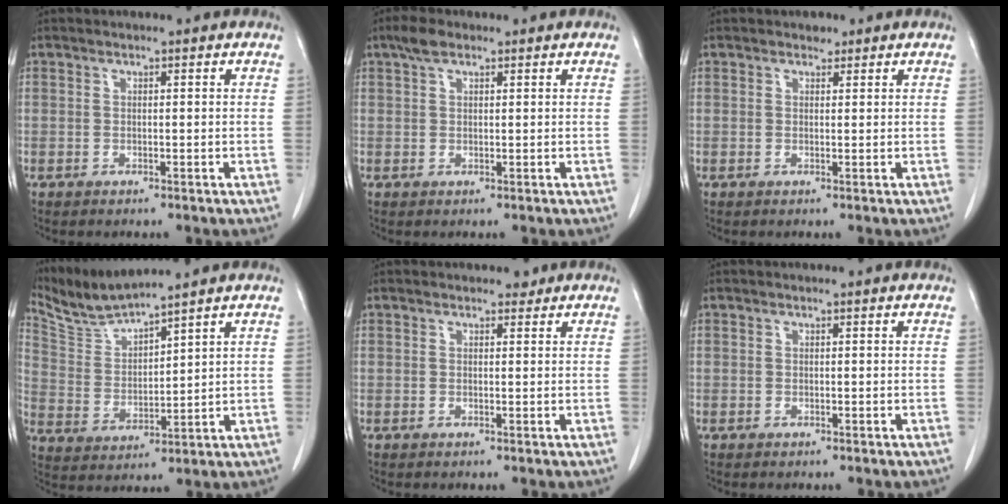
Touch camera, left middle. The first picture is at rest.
{"total": 2.6, "force": [1.7, 1.1, 1.6], "torque": [-0.037, 0.012, 0.032]}
{"total": 1.0, "force": [0.8, 0.6, 0.1], "torque": [-0.005, -0.004, 0.009]}
{"total": 7.0, "force": [6.8, -1.1, 1.1], "torque": [-0.043, -0.004, 0.152]}
{"total": 1.0, "force": [0.8, 0.5, 0.2], "torque": [-0.006, -0.003, 0.007]}
{"total": 0.0}